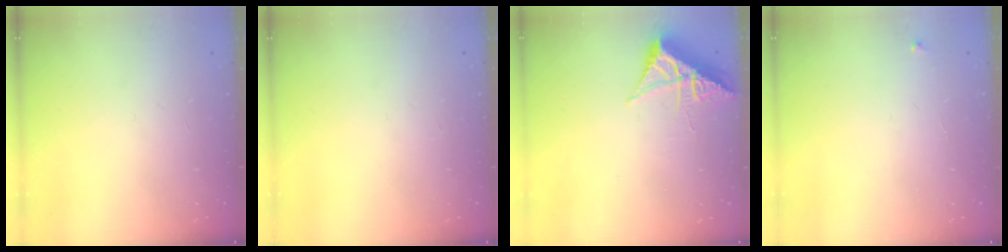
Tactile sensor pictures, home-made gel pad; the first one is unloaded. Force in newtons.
{"total": 0.0}
{"total": 6.1, "press": 6.0, "slide": 0.7}
{"total": 2.2, "press": 2.2, "slide": 0.1}